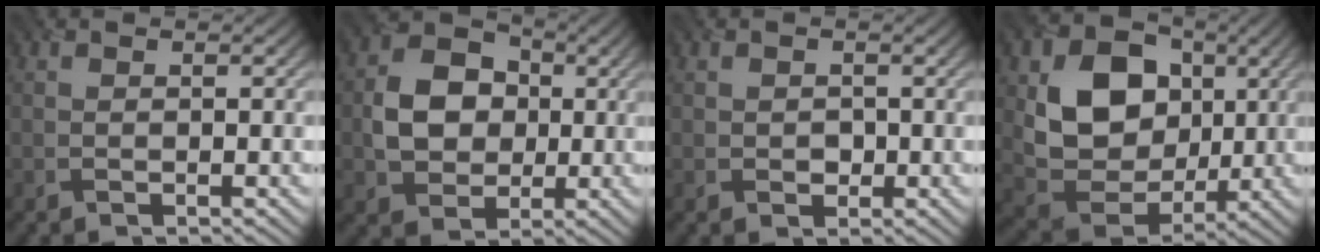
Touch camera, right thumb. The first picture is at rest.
{"total": 7.8, "force": [0.2, 6.5, 4.4], "torque": [-0.089, 0.008, -0.004]}
{"total": 1.3, "force": [-0.1, 1.2, 0.6], "torque": [-0.015, -0.007, -0.002]}
{"total": 12.7, "force": [2.6, 9.9, 7.5], "torque": [-0.151, -0.010, 0.042]}